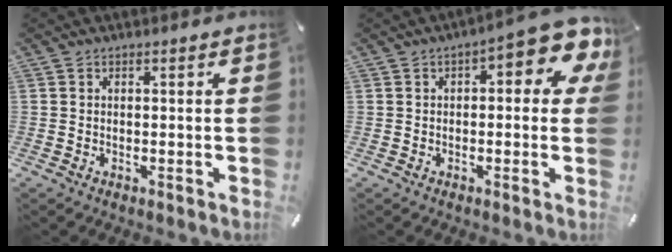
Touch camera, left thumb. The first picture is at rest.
{"total": 9.1, "force": [3.5, 3.6, 7.6], "torque": [-0.097, -0.025, 0.055]}